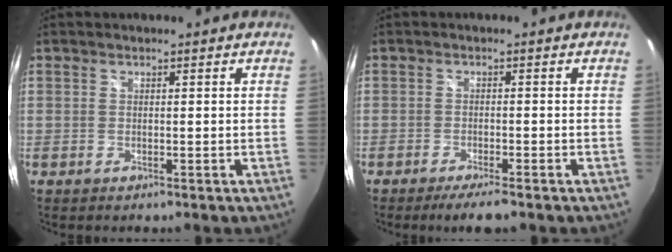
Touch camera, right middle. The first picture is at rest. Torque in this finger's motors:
{"motor_torque": [0.48, -0.35, 0.13, 0.04]}